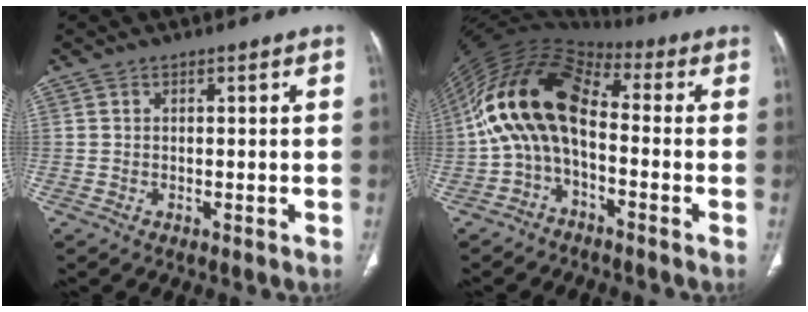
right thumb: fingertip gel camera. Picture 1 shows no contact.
{"total": 15.0, "force": [-1.3, 8.6, 12.3], "torque": [-0.228, 0.062, -0.040]}